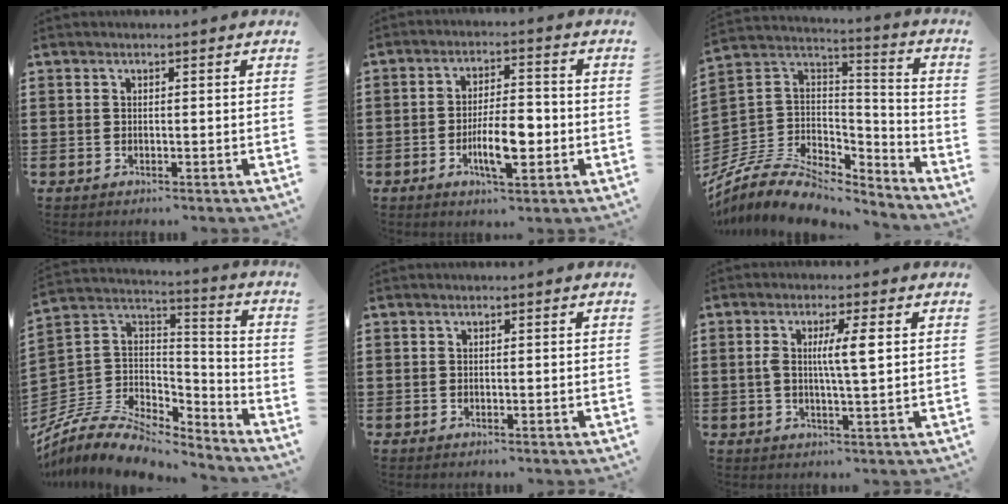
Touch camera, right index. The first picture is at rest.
{"total": 7.5, "force": [-2.2, 2.7, 6.7], "torque": [-0.123, -0.004, -0.044]}
{"total": 8.9, "force": [-6.7, 4.2, 4.1], "torque": [-0.094, 0.007, -0.130]}
{"total": 8.9, "force": [-7.0, 3.9, 3.8], "torque": [-0.088, 0.007, -0.136]}
{"total": 0.0}
{"total": 5.3, "force": [0.8, 0.7, 5.2], "torque": [-0.099, 0.000, 0.009]}